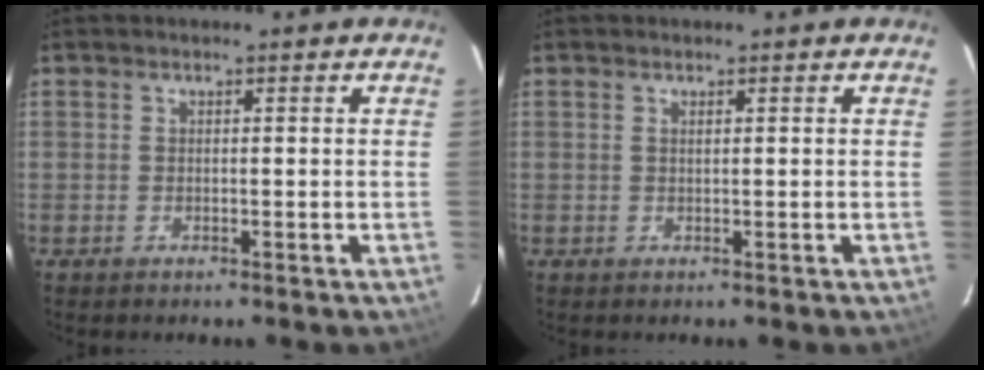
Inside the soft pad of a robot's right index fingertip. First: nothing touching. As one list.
[{"total": 0.6, "force": [0.3, 0.0, 0.5], "torque": [-0.011, 0.002, 0.006]}]